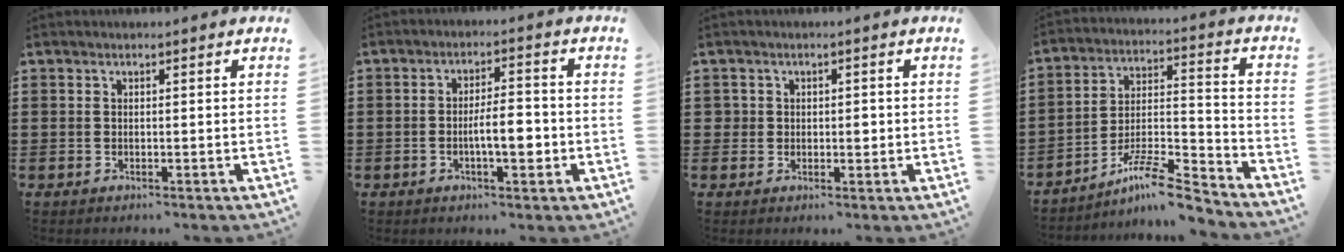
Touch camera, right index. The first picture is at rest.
{"total": 6.0, "force": [-1.4, 2.1, 5.4], "torque": [-0.091, 0.001, -0.029]}
{"total": 1.9, "force": [0.0, 1.5, 1.1], "torque": [-0.018, 0.004, -0.004]}
{"total": 10.2, "force": [-8.5, 1.6, 5.4], "torque": [-0.086, 0.021, -0.161]}